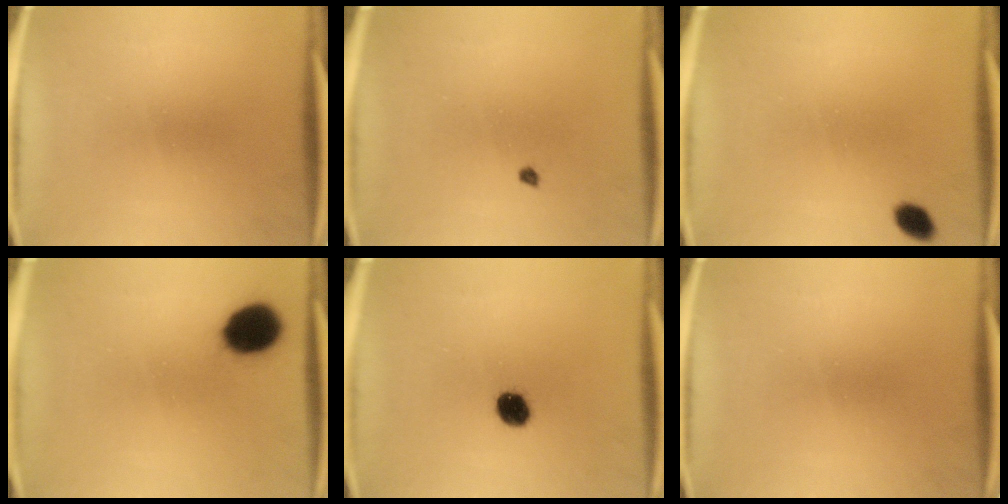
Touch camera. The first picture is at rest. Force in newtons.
{"total": 0.6}
{"total": 2.7}
{"total": 10.7}
{"total": 5.0}
{"total": 0.0}